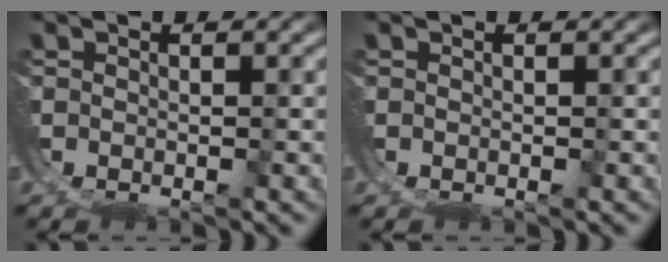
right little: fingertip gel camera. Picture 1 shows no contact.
{"total": 0.0}